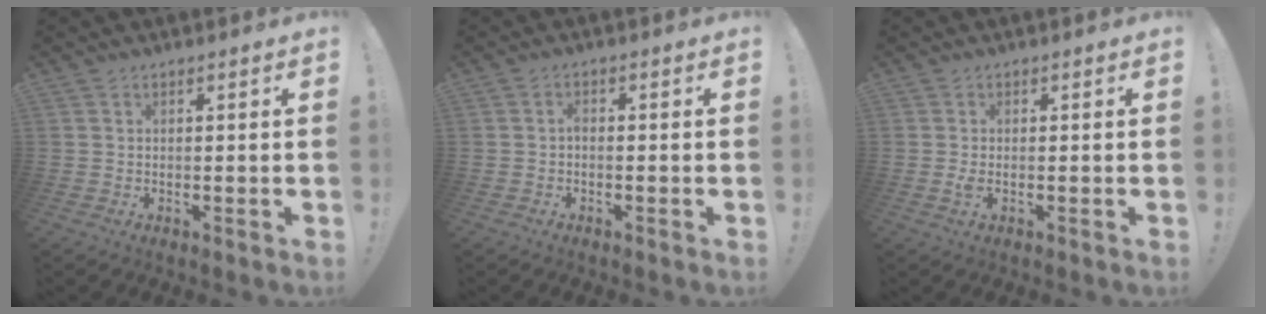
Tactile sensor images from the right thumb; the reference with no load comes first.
{"total": 1.1, "force": [-0.6, 0.5, 0.8], "torque": [-0.021, 0.008, -0.010]}
{"total": 1.3, "force": [-0.1, 0.4, 1.2], "torque": [-0.023, 0.000, -0.002]}